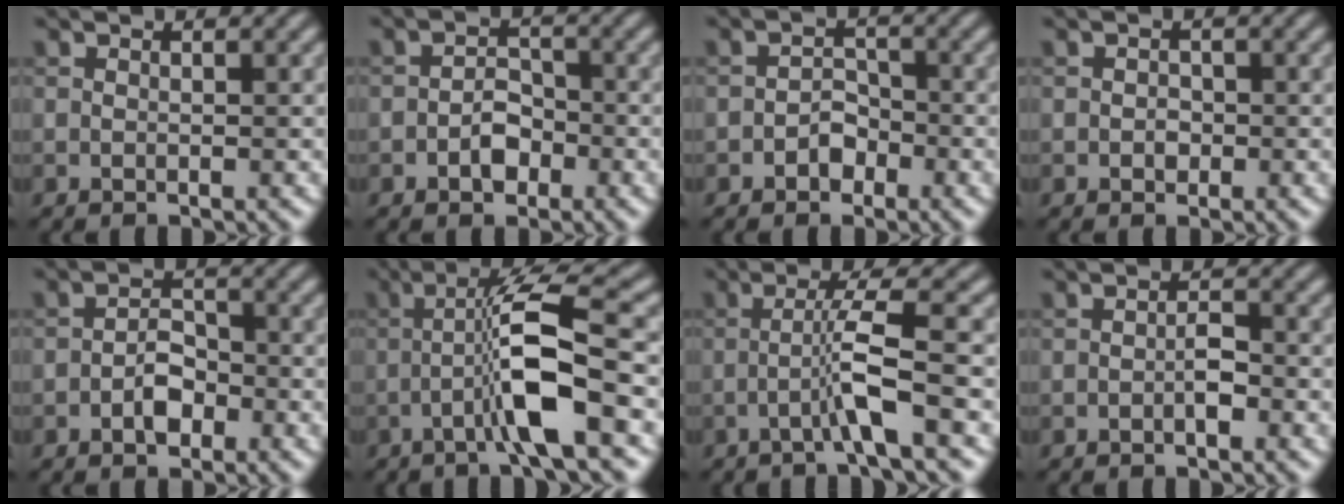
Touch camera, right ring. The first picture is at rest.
{"total": 2.3, "force": [-1.1, 1.5, 1.3], "torque": [-0.019, 0.005, -0.020]}
{"total": 1.9, "force": [-1.0, 1.4, 0.8], "torque": [-0.009, 0.006, -0.019]}
{"total": 1.0, "force": [-0.3, 0.8, 0.4], "torque": [-0.004, -0.003, -0.006]}
{"total": 2.4, "force": [-1.1, 1.4, 1.6], "torque": [-0.024, 0.006, -0.022]}
{"total": 7.1, "force": [-1.4, 0.9, 6.9], "torque": [-0.123, 0.017, -0.032]}
{"total": 3.7, "force": [-1.0, 0.0, 3.6], "torque": [-0.067, 0.010, -0.027]}
{"total": 1.3, "force": [-0.5, 0.5, 1.2], "torque": [-0.020, 0.003, -0.008]}